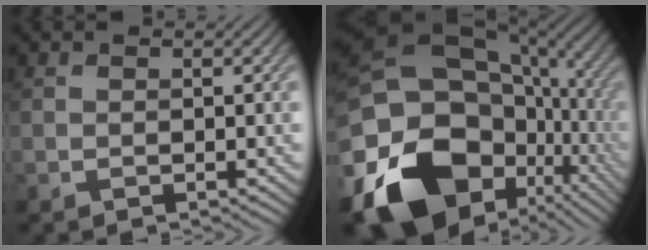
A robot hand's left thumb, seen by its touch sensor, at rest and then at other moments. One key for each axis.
{"total": 20.1, "fx": -5.5, "fy": 15.0, "fz": 12.3, "tx": -0.267, "ty": -0.018, "tz": -0.079}